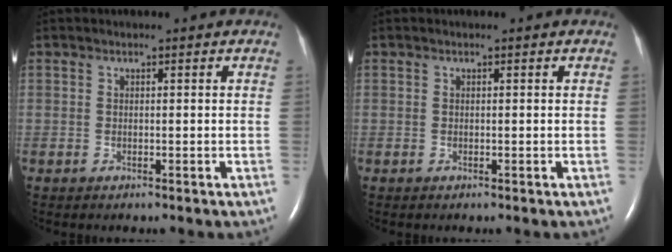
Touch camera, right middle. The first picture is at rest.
{"total": 0.0}